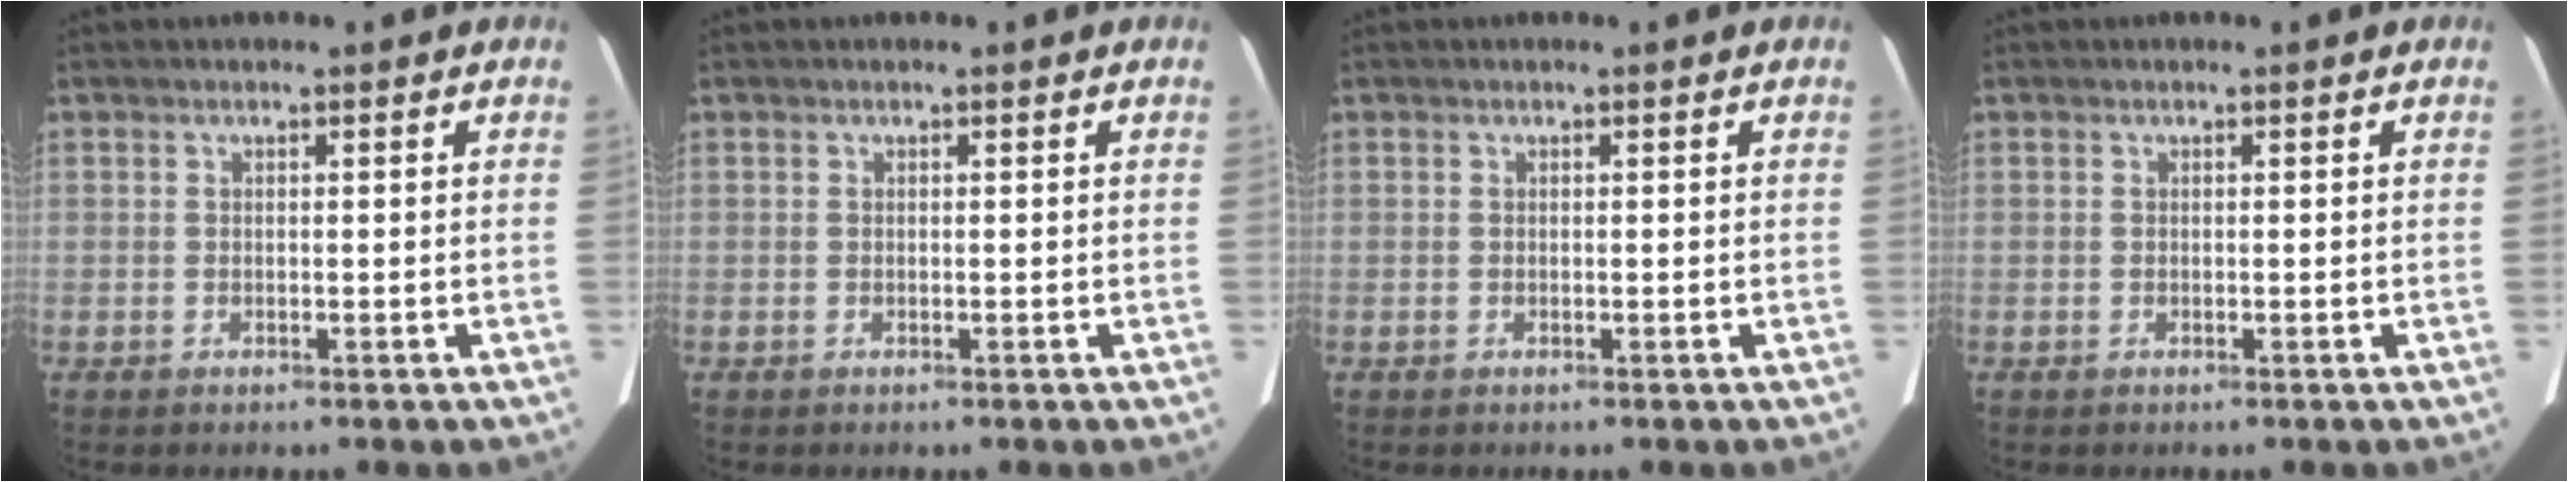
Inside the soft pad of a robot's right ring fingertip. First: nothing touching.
{"total": 0.0}
{"total": 0.0}
{"total": 0.0}